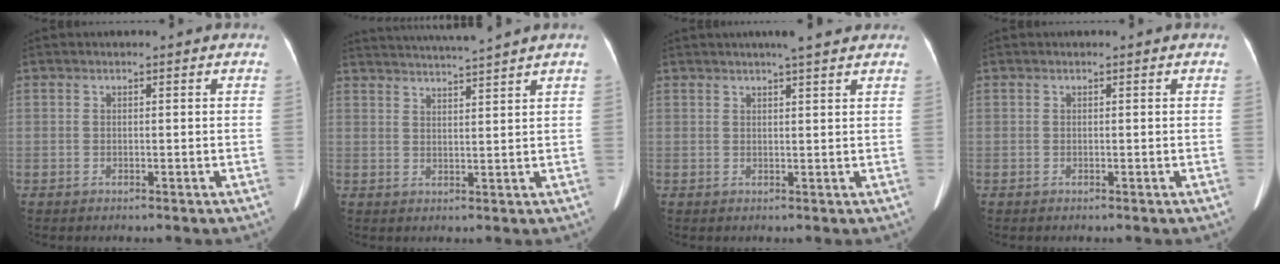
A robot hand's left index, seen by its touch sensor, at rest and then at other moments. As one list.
[{"total": 8.1, "force": [7.4, -2.1, 2.5], "torque": [-0.041, 0.004, 0.114]}, {"total": 5.5, "force": [4.6, 0.2, 3.0], "torque": [-0.044, 0.016, 0.061]}, {"total": 0.0}]